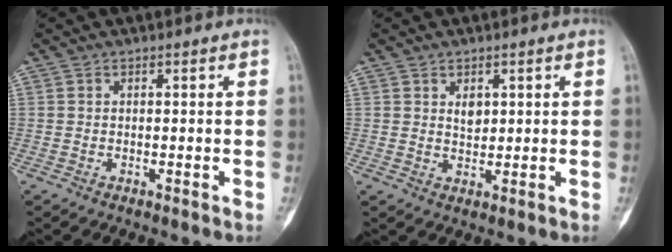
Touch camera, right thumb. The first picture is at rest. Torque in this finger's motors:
{"motor_torque": [-0.17, 0.17, 0.25, 0.06, 0.05]}